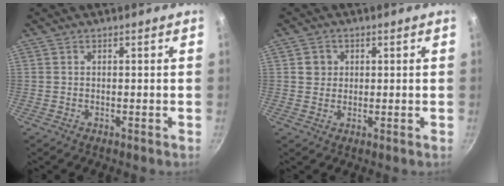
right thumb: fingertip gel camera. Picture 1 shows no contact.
{"total": 2.9, "force": [0.6, 2.7, 0.7], "torque": [0.004, 0.005, 0.008]}